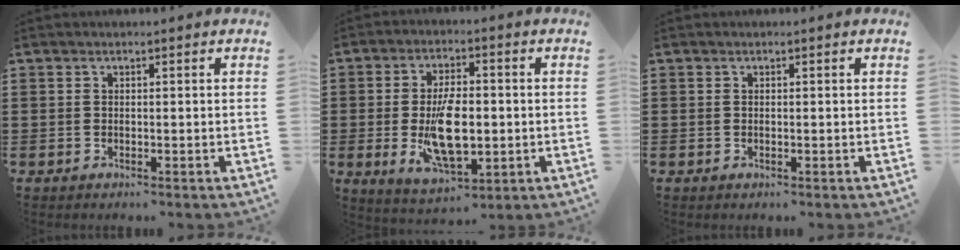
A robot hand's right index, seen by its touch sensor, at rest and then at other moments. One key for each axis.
{"total": 9.9, "fx": -1.3, "fy": 4.7, "fz": 8.7, "tx": -0.172, "ty": -0.008, "tz": -0.025}
{"total": 0.0}